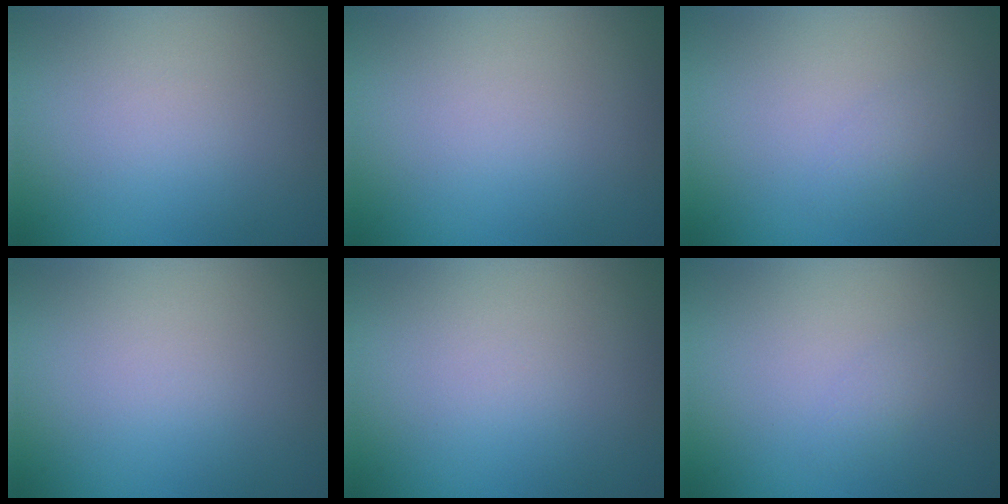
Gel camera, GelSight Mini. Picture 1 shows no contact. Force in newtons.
{"total": 0.0}
{"total": 0.8, "press": 0.8, "slide": 0.0}
{"total": 0.0}
{"total": 0.0}
{"total": 0.8, "press": 0.8, "slide": 0.0}